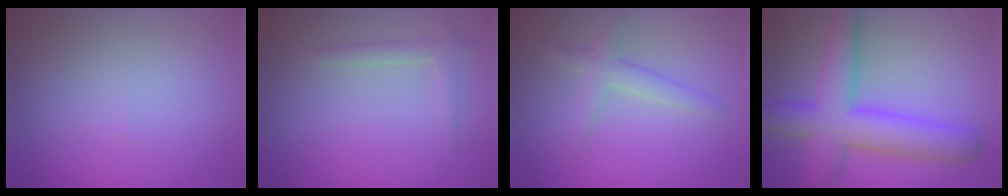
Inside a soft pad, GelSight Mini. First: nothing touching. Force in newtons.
{"total": 1.4, "press": 1.4, "slide": 0.1}
{"total": 2.3, "press": 2.3, "slide": 0.1}
{"total": 7.9, "press": 7.9, "slide": 0.2}